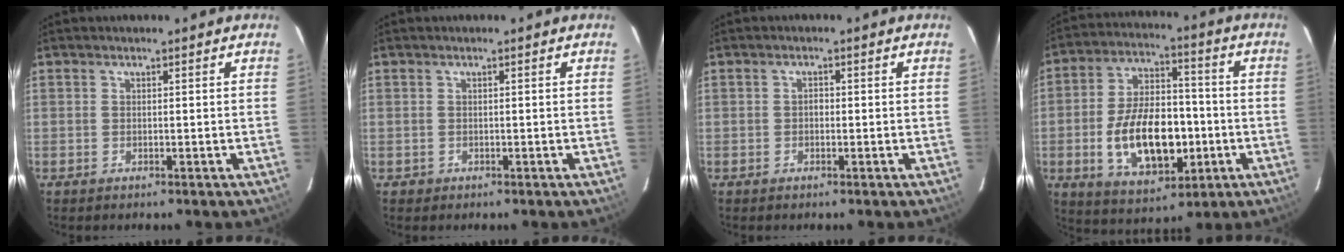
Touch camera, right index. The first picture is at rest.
{"total": 0.8, "force": [-0.3, 0.7, 0.0], "torque": [0.002, 0.002, -0.002]}
{"total": 0.9, "force": [-0.2, 0.7, 0.5], "torque": [-0.008, 0.005, -0.006]}
{"total": 16.8, "force": [-3.7, 9.2, 13.5], "torque": [-0.263, 0.009, -0.043]}